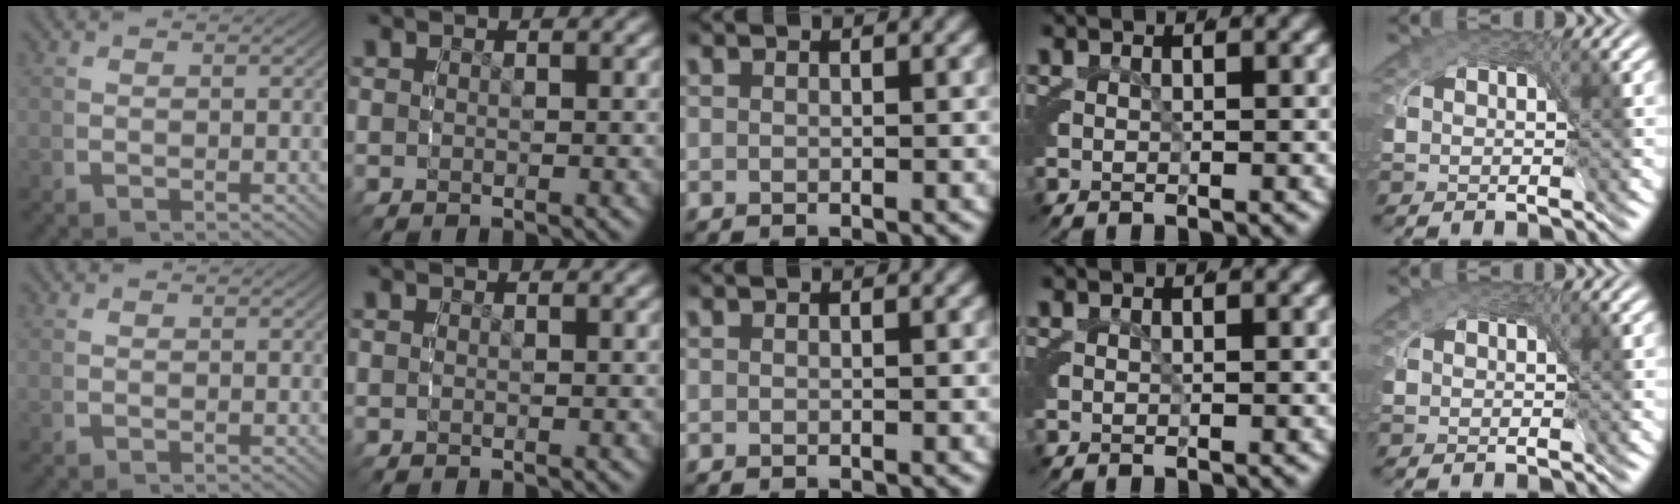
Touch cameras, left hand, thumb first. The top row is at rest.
{}